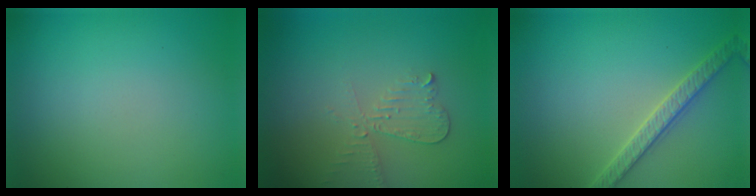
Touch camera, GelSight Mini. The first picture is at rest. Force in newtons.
{"total": 2.2, "press": 2.2, "slide": 0.2}
{"total": 2.7, "press": 2.7, "slide": 0.1}